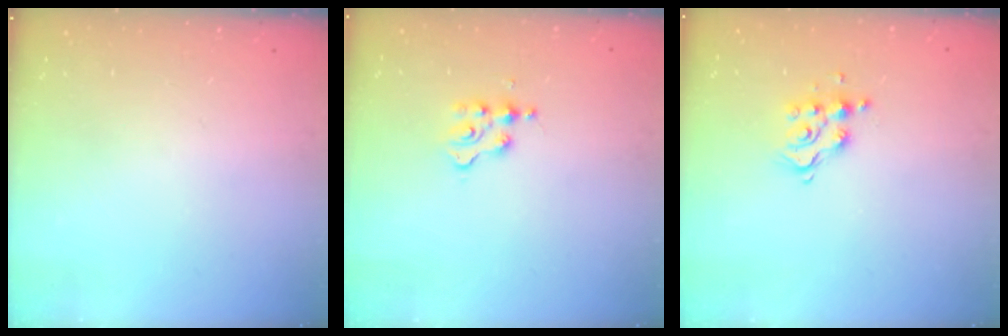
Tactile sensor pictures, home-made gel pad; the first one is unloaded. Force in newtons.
{"total": 2.3, "press": 2.3, "slide": 0.3}
{"total": 9.8, "press": 9.8, "slide": 0.8}